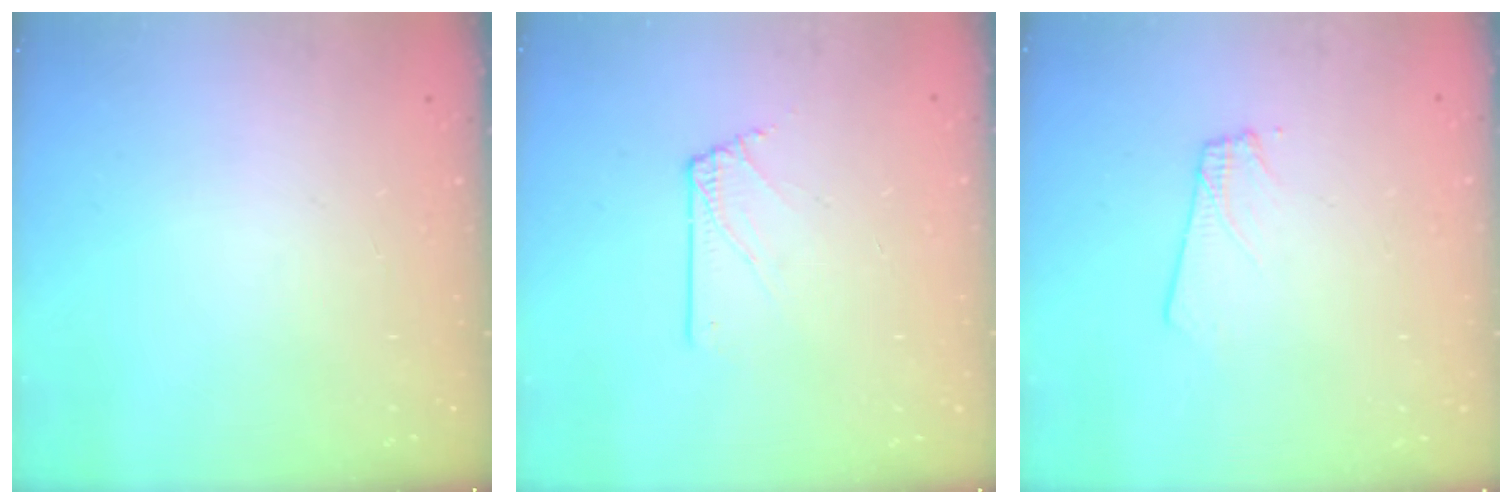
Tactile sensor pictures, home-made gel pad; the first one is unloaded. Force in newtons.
{"total": 3.0, "press": 2.9, "slide": 0.5}
{"total": 2.3, "press": 2.3, "slide": 0.3}